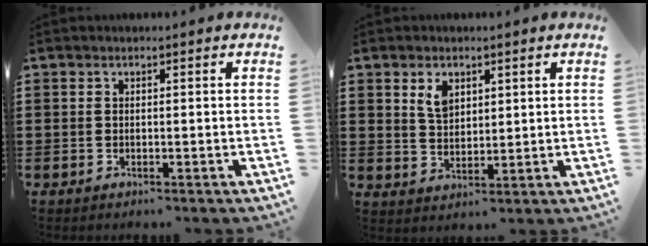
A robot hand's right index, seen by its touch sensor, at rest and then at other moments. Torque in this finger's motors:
{"motor_torque": [0.29, 0.26, 0.30, 0.07]}